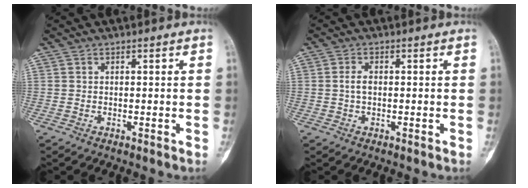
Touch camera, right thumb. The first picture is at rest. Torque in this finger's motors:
{"motor_torque": [0.47, 0.36, 0.14, -0.20, 0.11]}